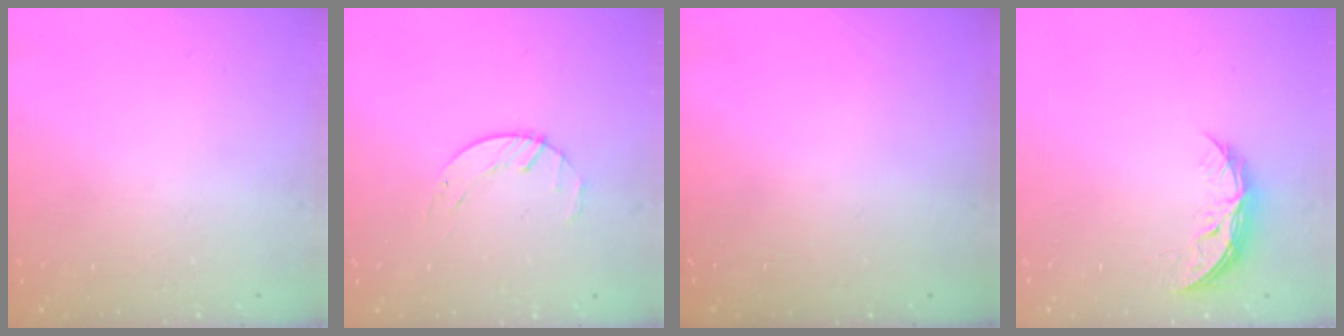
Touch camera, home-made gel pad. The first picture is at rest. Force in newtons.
{"total": 1.6, "press": 1.6, "slide": 0.3}
{"total": 0.0}
{"total": 5.4, "press": 5.4, "slide": 0.5}